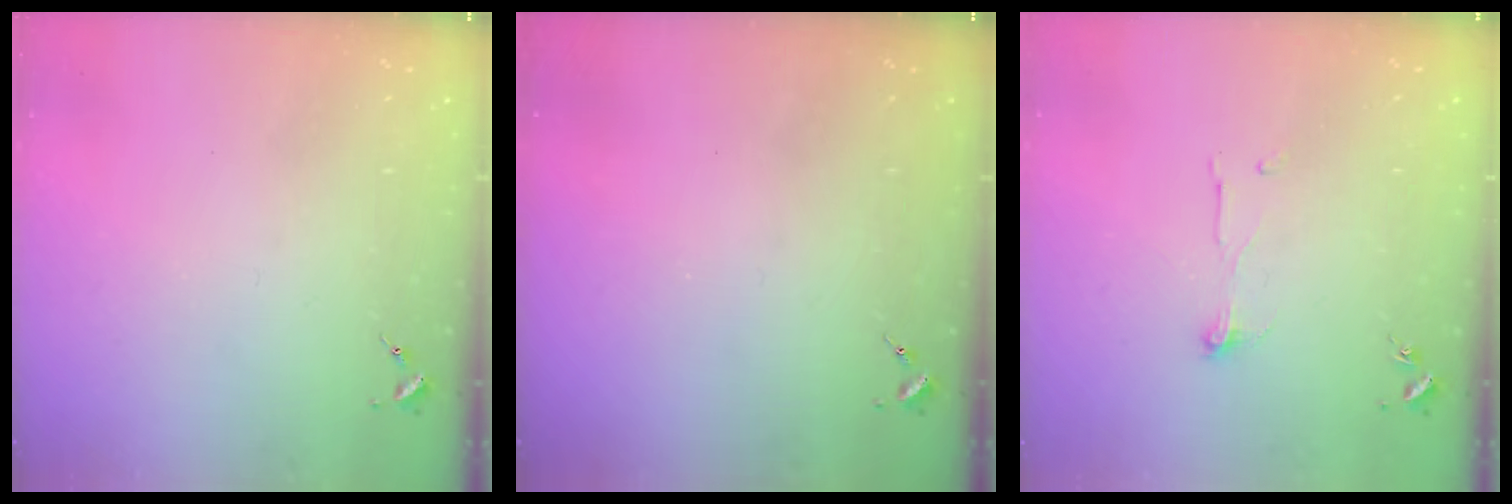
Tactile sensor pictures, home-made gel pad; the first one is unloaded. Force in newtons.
{"total": 0.0}
{"total": 4.0, "press": 4.0, "slide": 0.3}